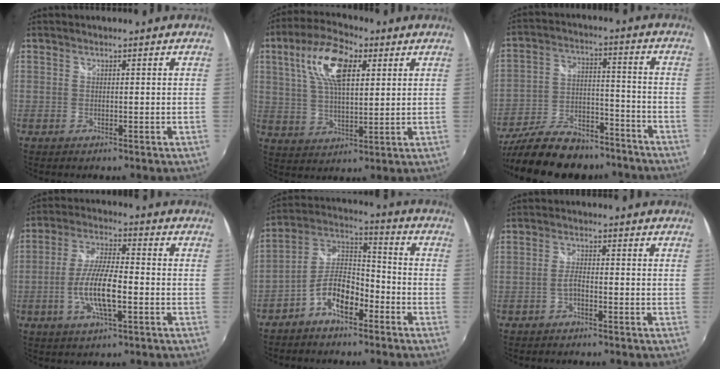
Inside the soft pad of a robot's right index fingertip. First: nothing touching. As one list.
[{"total": 12.9, "force": [5.0, 5.6, 10.5], "torque": [-0.198, 0.023, 0.090]}, {"total": 21.4, "force": [-17.0, 9.3, 9.0], "torque": [-0.190, 0.014, -0.248]}, {"total": 10.0, "force": [-3.0, 2.5, 9.2], "torque": [-0.186, -0.001, -0.056]}, {"total": 9.5, "force": [-5.5, 4.3, 6.5], "torque": [-0.140, 0.026, -0.099]}, {"total": 2.0, "force": [-1.4, 0.5, 1.4], "torque": [-0.036, 0.007, -0.030]}]